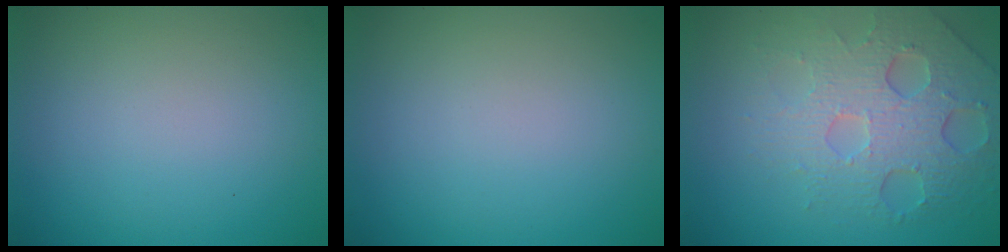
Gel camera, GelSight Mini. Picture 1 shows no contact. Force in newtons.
{"total": 0.0}
{"total": 6.3, "press": 4.7, "slide": 4.3}